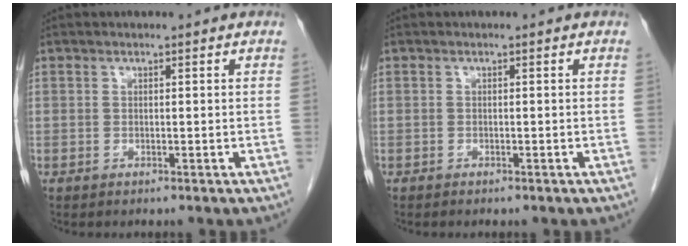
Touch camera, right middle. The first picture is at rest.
{"total": 0.9, "force": [-0.7, 0.3, 0.4], "torque": [-0.010, -0.002, -0.008]}